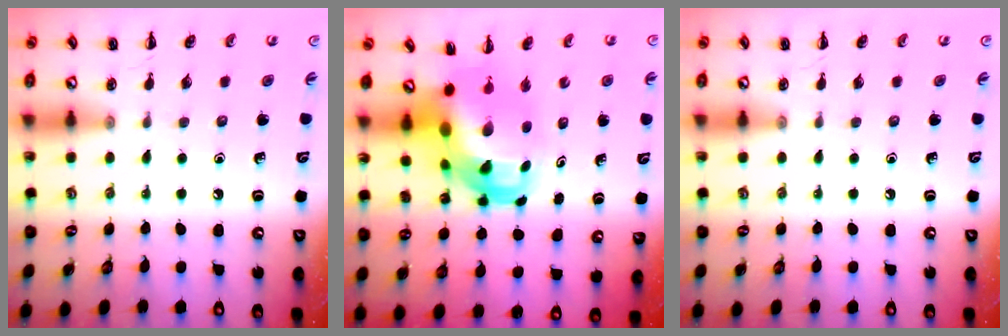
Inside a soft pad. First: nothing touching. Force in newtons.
{"total": 8.8, "press": 8.5, "slide": 2.3}
{"total": 0.0}